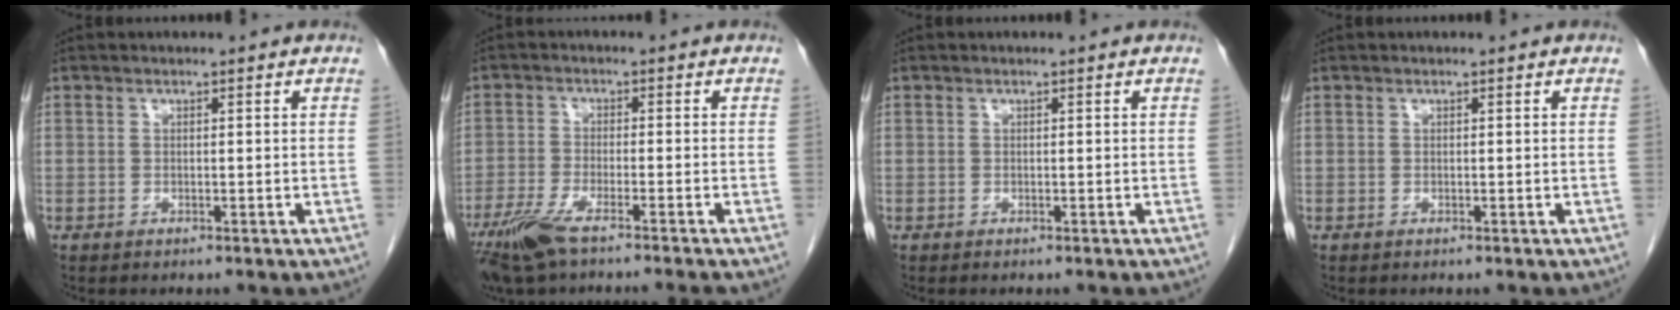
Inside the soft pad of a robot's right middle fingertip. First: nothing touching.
{"total": 7.8, "force": [-5.8, 0.2, 5.1], "torque": [-0.096, -0.019, -0.105]}
{"total": 0.0}
{"total": 0.0}